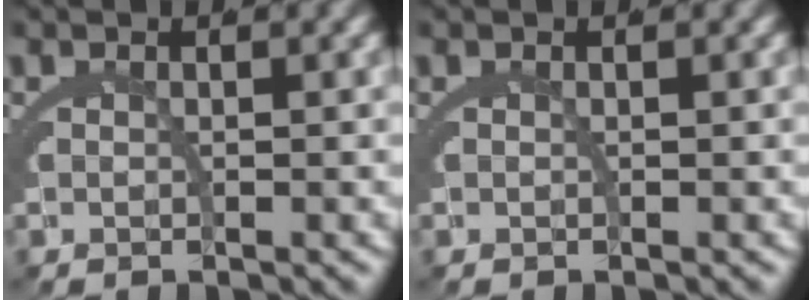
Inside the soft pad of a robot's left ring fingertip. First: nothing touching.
{"total": 0.0}